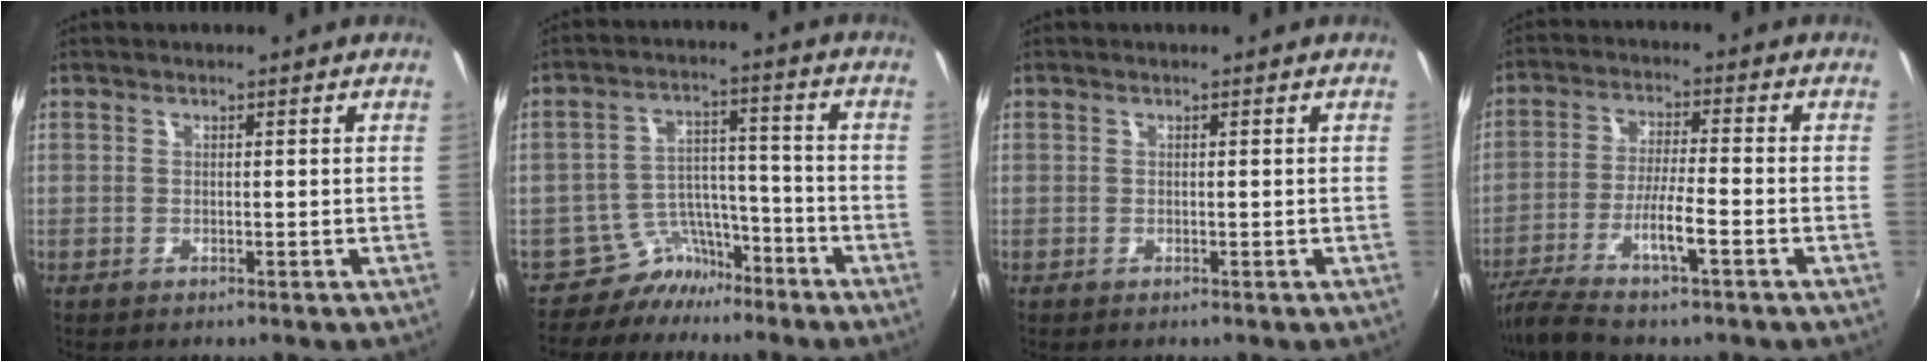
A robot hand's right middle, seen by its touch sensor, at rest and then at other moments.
{"total": 6.9, "force": [-5.9, 3.6, 0.2], "torque": [-0.001, 0.034, -0.097]}
{"total": 0.0}
{"total": 9.8, "force": [-6.3, 0.5, 7.5], "torque": [-0.153, -0.015, -0.113]}